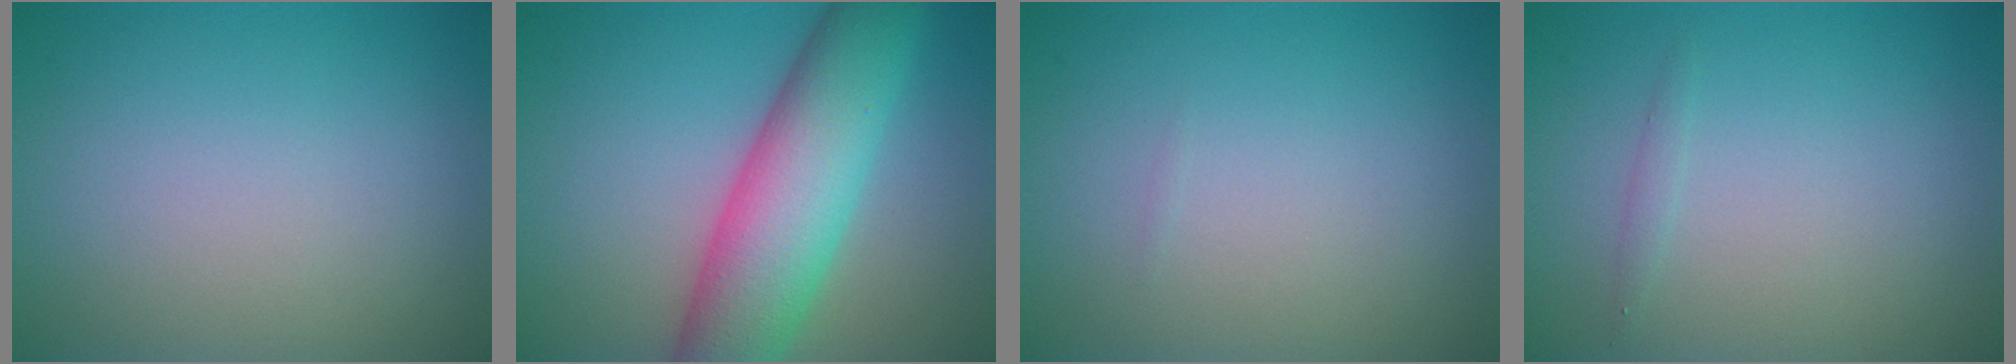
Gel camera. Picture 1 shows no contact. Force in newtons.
{"total": 9.6, "press": 9.6, "slide": 0.2}
{"total": 0.0}
{"total": 0.6, "press": 0.6, "slide": 0.0}